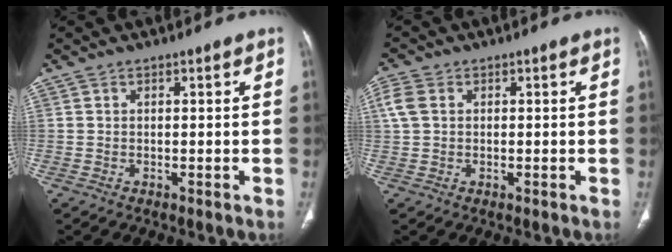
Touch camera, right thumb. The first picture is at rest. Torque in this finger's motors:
{"motor_torque": [0.05, 0.01, -0.03, 0.20, 0.02]}